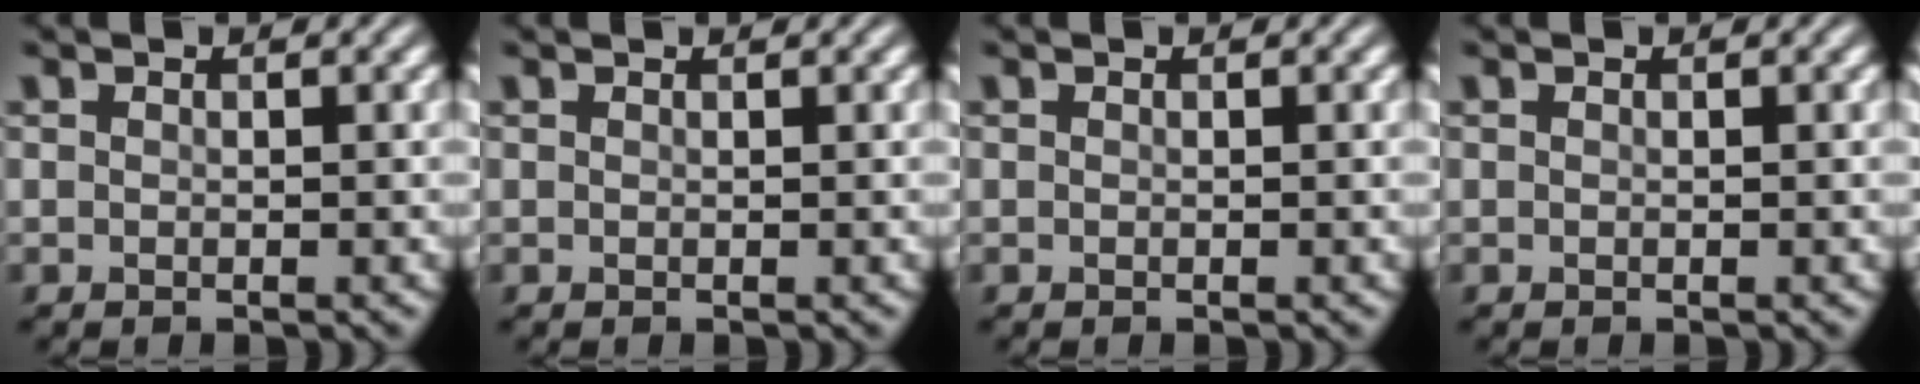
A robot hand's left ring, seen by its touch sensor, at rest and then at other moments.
{"total": 0.7, "force": [0.7, 0.1, 0.2], "torque": [-0.005, -0.001, 0.005]}
{"total": 0.0}
{"total": 0.0}